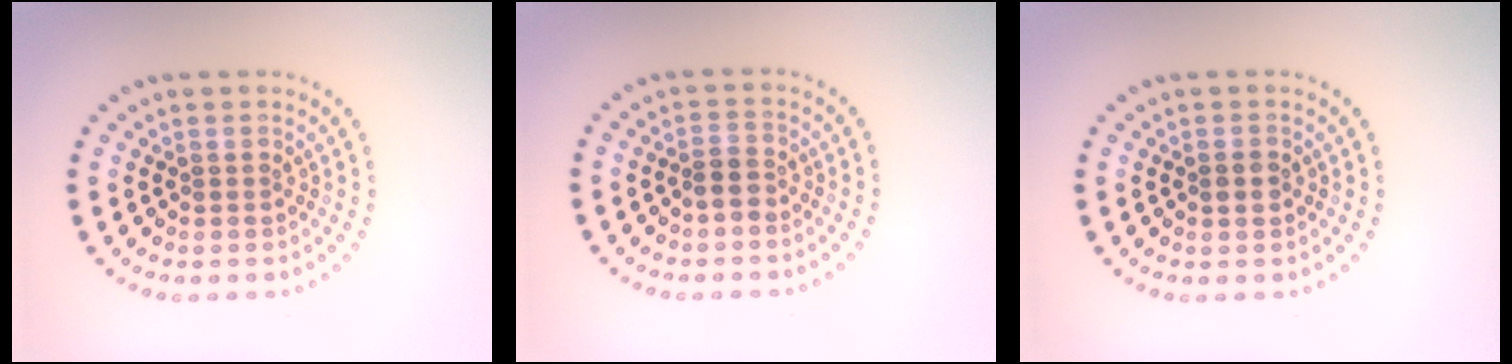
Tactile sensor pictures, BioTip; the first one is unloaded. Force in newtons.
{"total": 1.7, "press": 1.4, "slide": 0.8}
{"total": 1.5, "press": 1.5, "slide": 0.2}